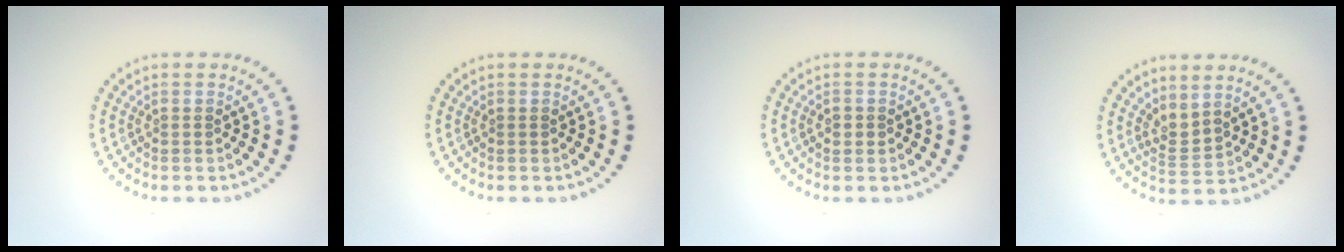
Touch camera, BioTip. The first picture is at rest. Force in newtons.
{"total": 0.0}
{"total": 0.9, "press": 0.8, "slide": 0.3}
{"total": 2.1, "press": 1.5, "slide": 1.5}